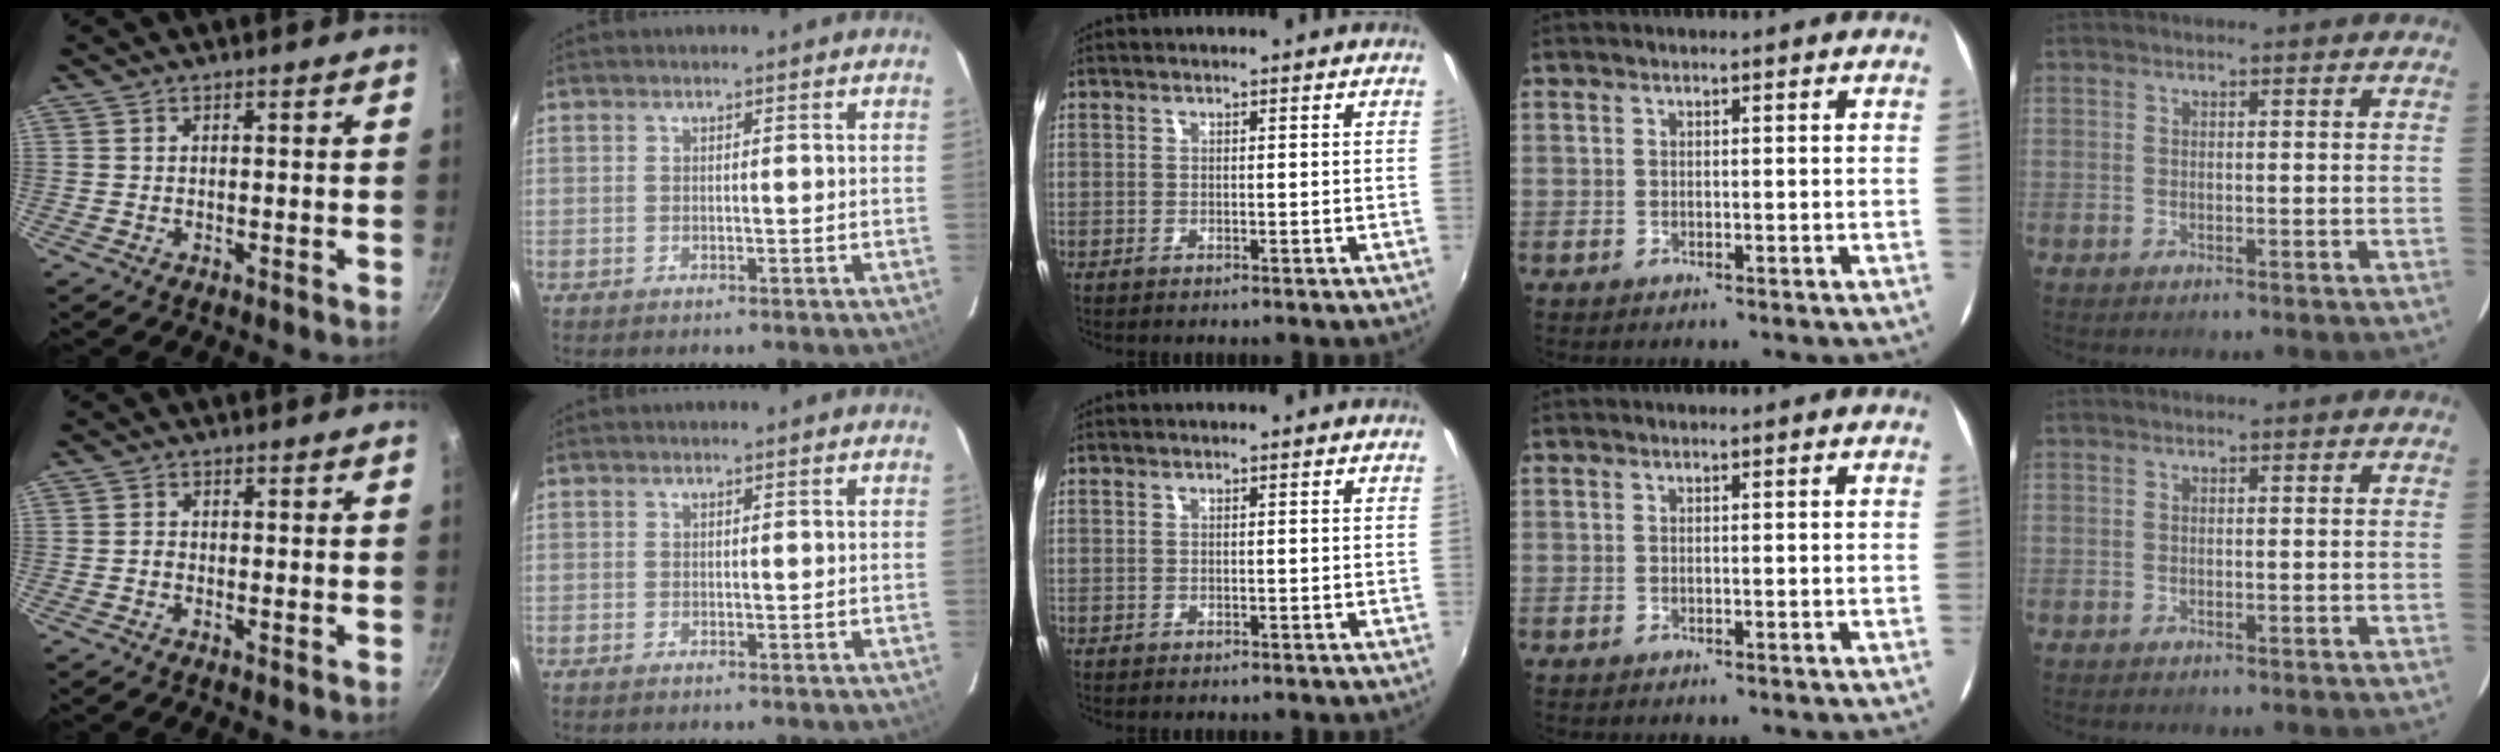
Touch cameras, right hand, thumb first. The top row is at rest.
{"thumb": {"total": 1.0, "force": [-0.3, 0.6, 0.7], "torque": [-0.018, 0.004, -0.010]}}